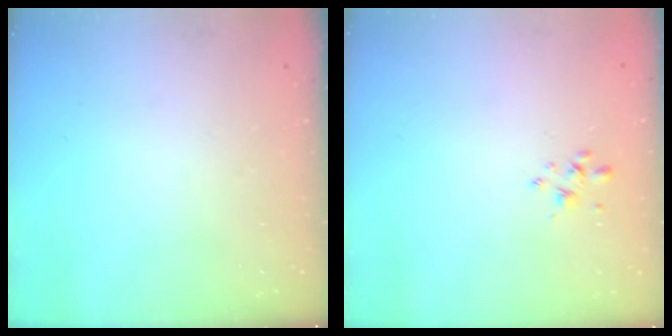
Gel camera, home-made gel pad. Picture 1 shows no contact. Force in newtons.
{"total": 2.6, "press": 2.4, "slide": 0.8}